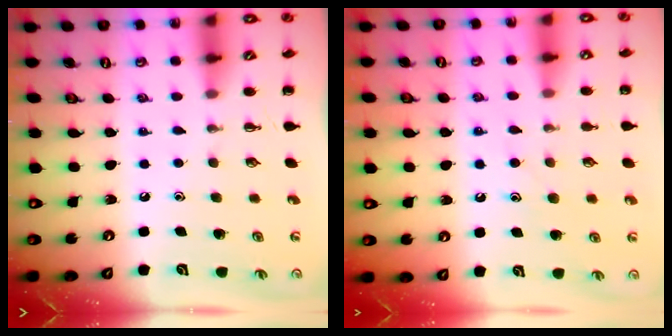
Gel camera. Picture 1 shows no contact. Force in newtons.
{"total": 8.1, "press": 8.0, "slide": 1.1}